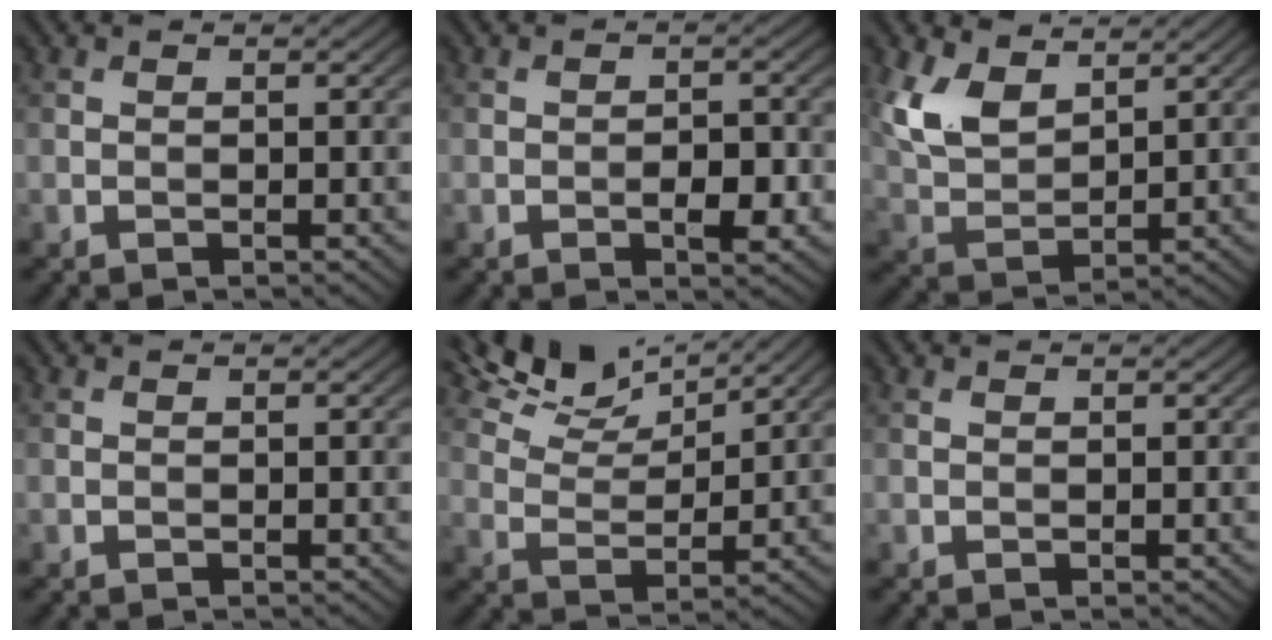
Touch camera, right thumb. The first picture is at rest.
{"total": 3.5, "force": [-1.2, 1.5, 2.9], "torque": [-0.036, 0.003, -0.018]}
{"total": 7.1, "force": [4.0, 3.6, 4.7], "torque": [-0.114, 0.000, 0.083]}
{"total": 0.0}
{"total": 8.0, "force": [6.6, 2.1, 3.9], "torque": [-0.095, 0.010, 0.122]}
{"total": 0.0}